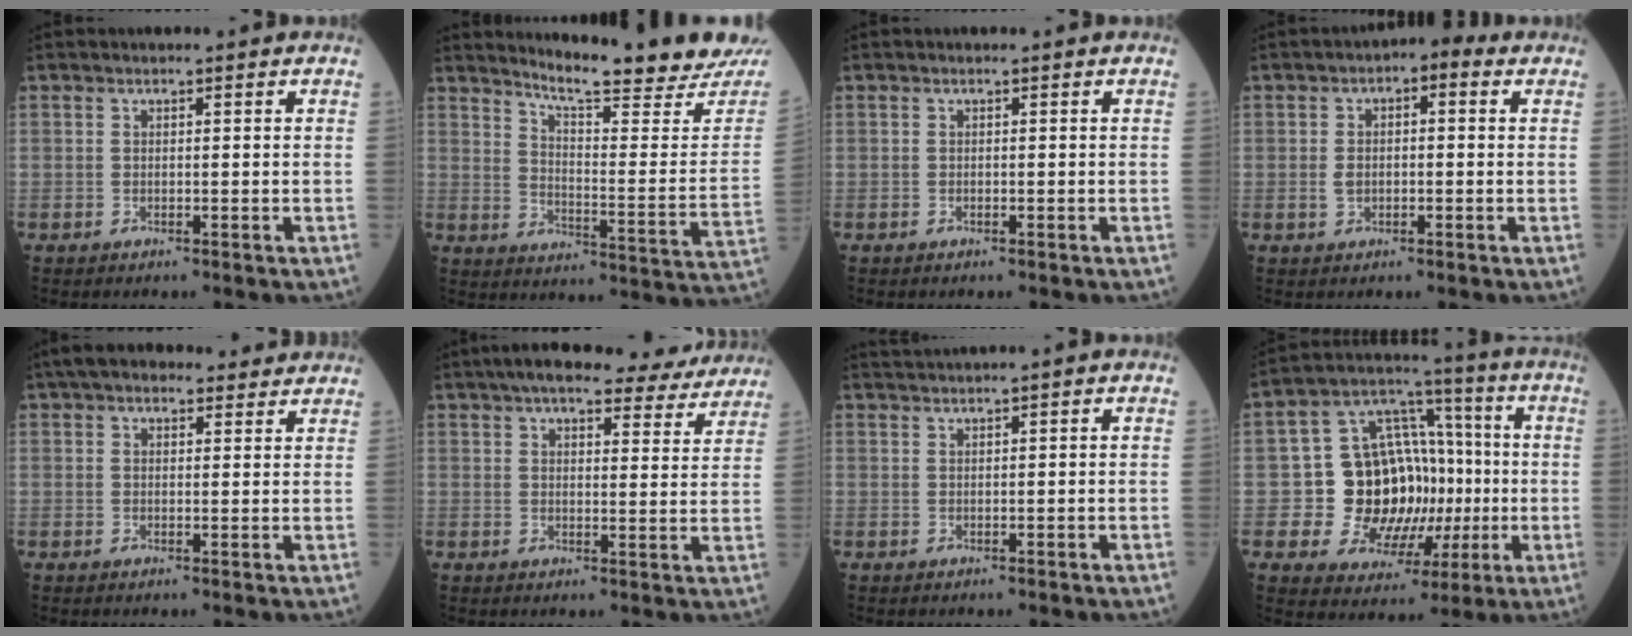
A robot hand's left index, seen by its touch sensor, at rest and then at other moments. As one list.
[{"total": 17.4, "force": [16.3, -0.7, 6.1], "torque": [-0.098, -0.090, 0.214]}, {"total": 0.0}, {"total": 4.9, "force": [1.1, 2.7, 3.9], "torque": [-0.071, 0.025, 0.011]}, {"total": 9.9, "force": [8.3, 3.4, 4.2], "torque": [-0.057, 0.041, 0.120]}, {"total": 18.4, "force": [16.2, 4.1, 7.8], "torque": [-0.106, 0.023, 0.203]}, {"total": 1.8, "force": [1.4, -0.7, 0.7], "torque": [-0.017, 0.010, 0.033]}, {"total": 15.6, "force": [-1.4, 11.8, 10.0], "torque": [-0.164, 0.034, -0.006]}]